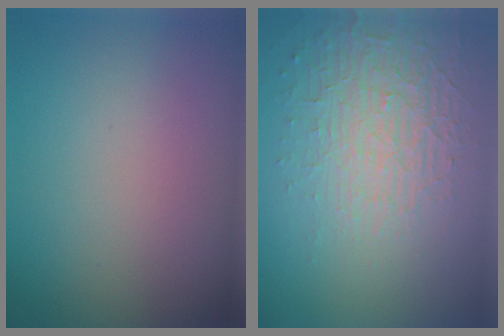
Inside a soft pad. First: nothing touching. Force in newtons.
{"total": 5.5, "press": 3.2, "slide": 4.5}